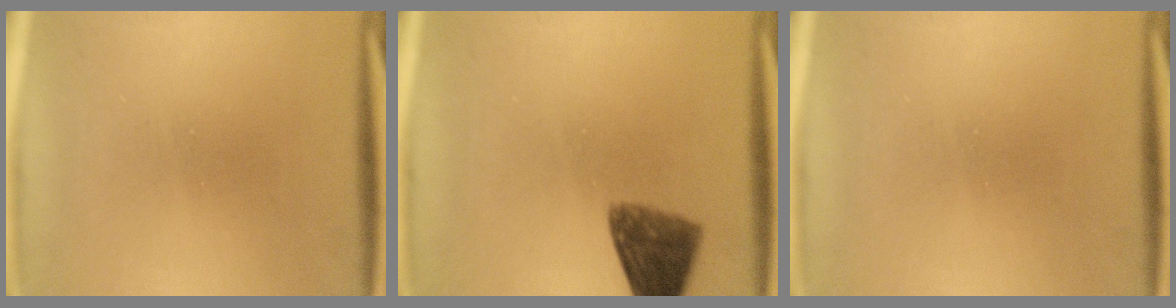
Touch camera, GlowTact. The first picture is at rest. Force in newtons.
{"total": 7.8}
{"total": 0.0}